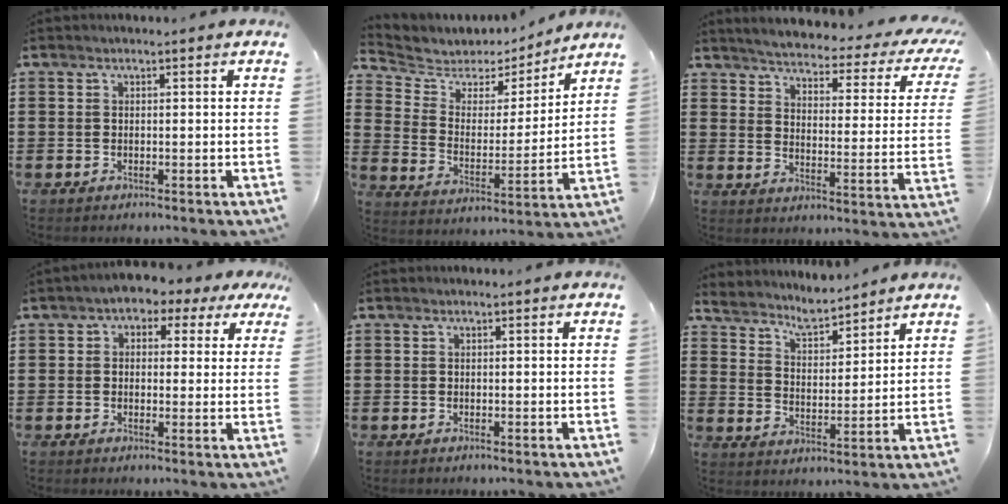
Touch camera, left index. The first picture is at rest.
{"total": 5.1, "force": [4.2, 2.7, 0.5], "torque": [-0.044, -0.027, 0.070]}
{"total": 3.4, "force": [3.0, -0.1, 1.5], "torque": [-0.048, -0.026, 0.042]}
{"total": 2.3, "force": [0.3, 2.1, 1.1], "torque": [-0.031, 0.007, -0.003]}
{"total": 0.0}
{"total": 4.8, "force": [4.8, 0.5, 0.5], "torque": [-0.034, -0.026, 0.082]}